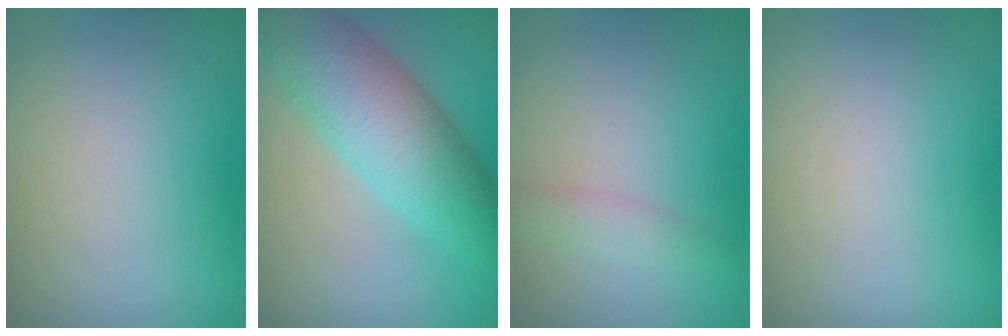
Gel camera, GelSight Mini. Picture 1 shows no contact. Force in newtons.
{"total": 7.7, "press": 7.7, "slide": 0.2}
{"total": 1.6, "press": 1.6, "slide": 0.1}
{"total": 0.0}